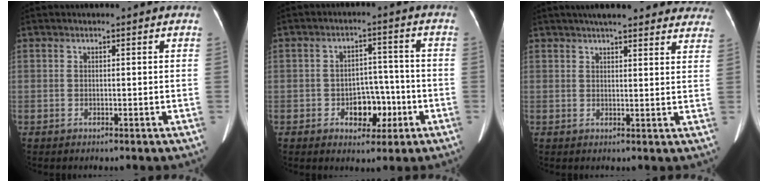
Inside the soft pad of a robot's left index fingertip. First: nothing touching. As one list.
[{"total": 6.2, "force": [-2.4, 4.1, 4.1], "torque": [-0.058, 0.019, -0.031]}, {"total": 19.3, "force": [17.0, 4.1, 8.2], "torque": [-0.094, 0.022, 0.197]}]